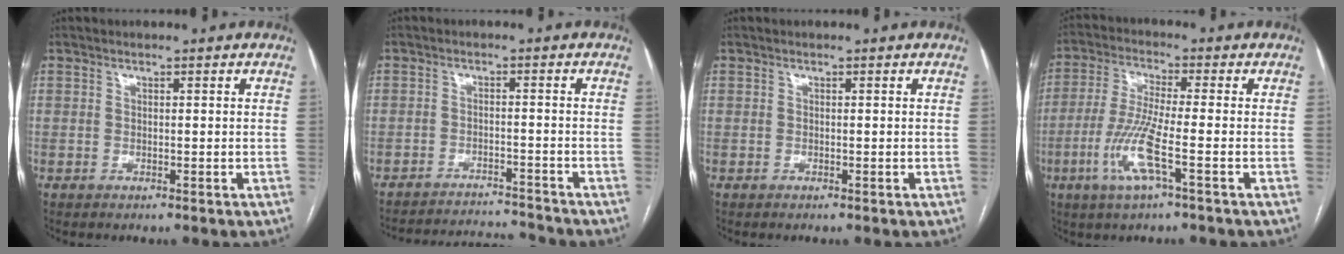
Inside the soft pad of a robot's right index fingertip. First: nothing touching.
{"total": 8.5, "force": [-8.5, 0.0, -0.1], "torque": [-0.005, 0.006, -0.128]}
{"total": 0.0}
{"total": 8.9, "force": [-3.2, 0.0, 8.3], "torque": [-0.176, -0.012, -0.067]}